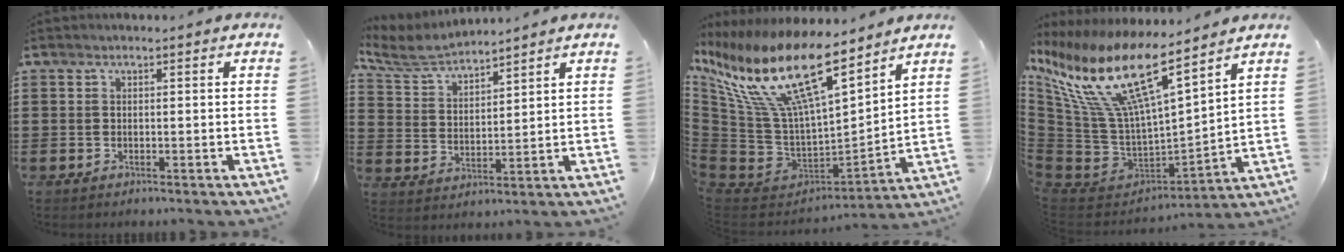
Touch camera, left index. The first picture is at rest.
{"total": 5.4, "force": [5.1, 1.0, 1.5], "torque": [-0.054, -0.023, 0.090]}
{"total": 18.6, "force": [10.8, 5.9, 14.0], "torque": [-0.322, -0.065, 0.182]}
{"total": 16.1, "force": [9.2, 4.6, 12.4], "torque": [-0.289, -0.064, 0.149]}